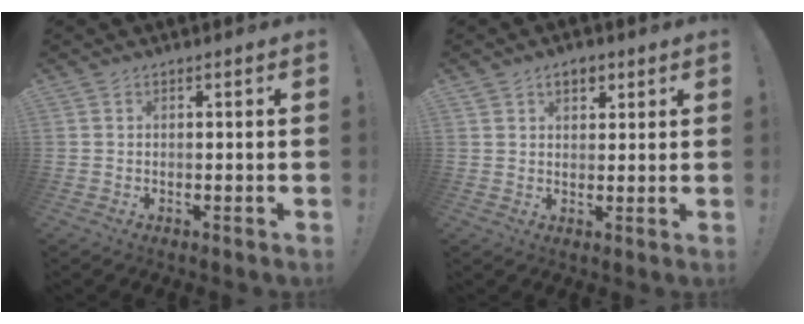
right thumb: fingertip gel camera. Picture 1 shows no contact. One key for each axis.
{"total": 4.5, "fx": 2.3, "fy": 3.0, "fz": 2.5, "tx": -0.024, "ty": -0.004, "tz": 0.039}